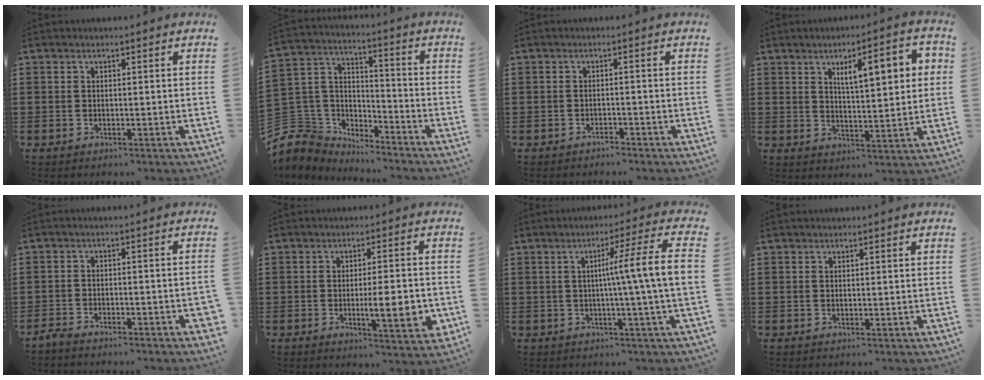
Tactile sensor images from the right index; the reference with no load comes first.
{"total": 5.7, "force": [-4.5, 3.6, -0.1], "torque": [-0.042, -0.005, -0.096]}
{"total": 1.3, "force": [-1.3, 0.1, -0.1], "torque": [-0.002, 0.005, -0.029]}
{"total": 7.7, "force": [2.9, 2.3, 6.7], "torque": [-0.111, 0.000, 0.040]}
{"total": 3.0, "force": [-2.9, 0.3, 0.9], "torque": [-0.015, 0.007, -0.058]}
{"total": 7.3, "force": [-1.6, 1.4, 7.0], "torque": [-0.096, -0.010, -0.026]}
{"total": 8.7, "force": [-0.1, -0.9, 8.7], "torque": [-0.149, -0.010, -0.011]}
{"total": 0.0}